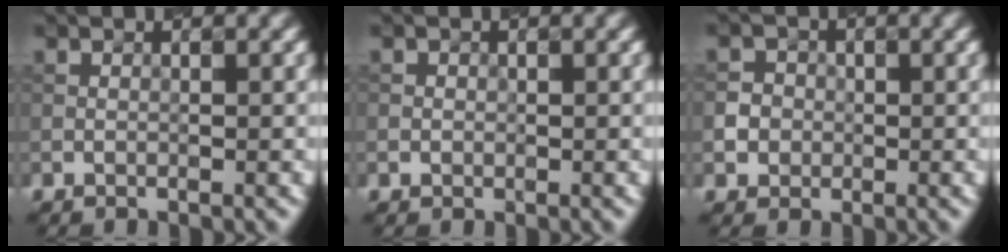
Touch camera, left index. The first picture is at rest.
{"total": 0.5, "force": [0.0, 0.5, 0.0], "torque": [0.002, -0.002, 0.000]}
{"total": 3.2, "force": [-0.9, 3.0, 0.6], "torque": [0.015, 0.007, -0.033]}